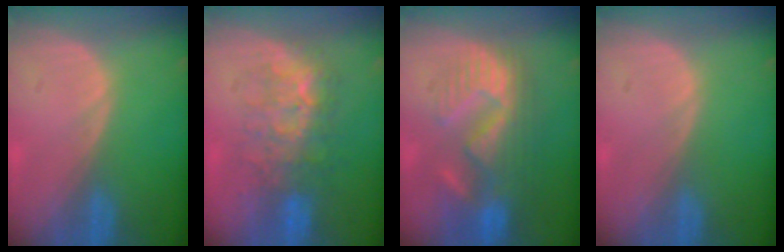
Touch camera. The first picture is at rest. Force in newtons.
{"total": 7.8, "press": 7.7, "slide": 1.5}
{"total": 10.8, "press": 9.8, "slide": 4.5}
{"total": 0.0}